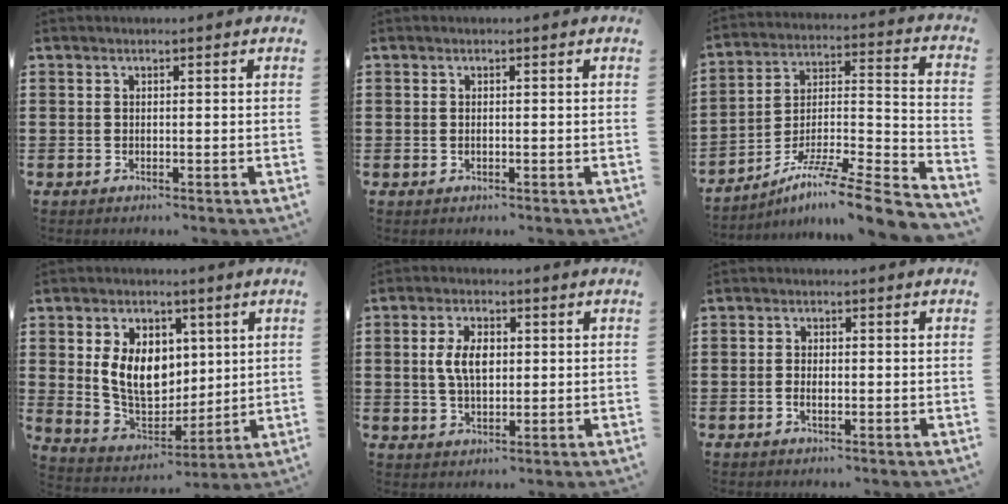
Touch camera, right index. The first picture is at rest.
{"total": 0.6, "force": [0.0, 0.2, 0.5], "torque": [-0.013, -0.002, 0.001]}
{"total": 8.1, "force": [-6.3, 0.3, 5.1], "torque": [-0.084, -0.004, -0.128]}
{"total": 10.0, "force": [2.0, 7.4, 6.4], "torque": [-0.148, 0.009, 0.034]}
{"total": 5.6, "force": [0.6, 3.0, 4.7], "torque": [-0.095, 0.006, 0.005]}
{"total": 1.7, "force": [-0.5, 0.8, 1.4], "torque": [-0.025, 0.002, -0.010]}